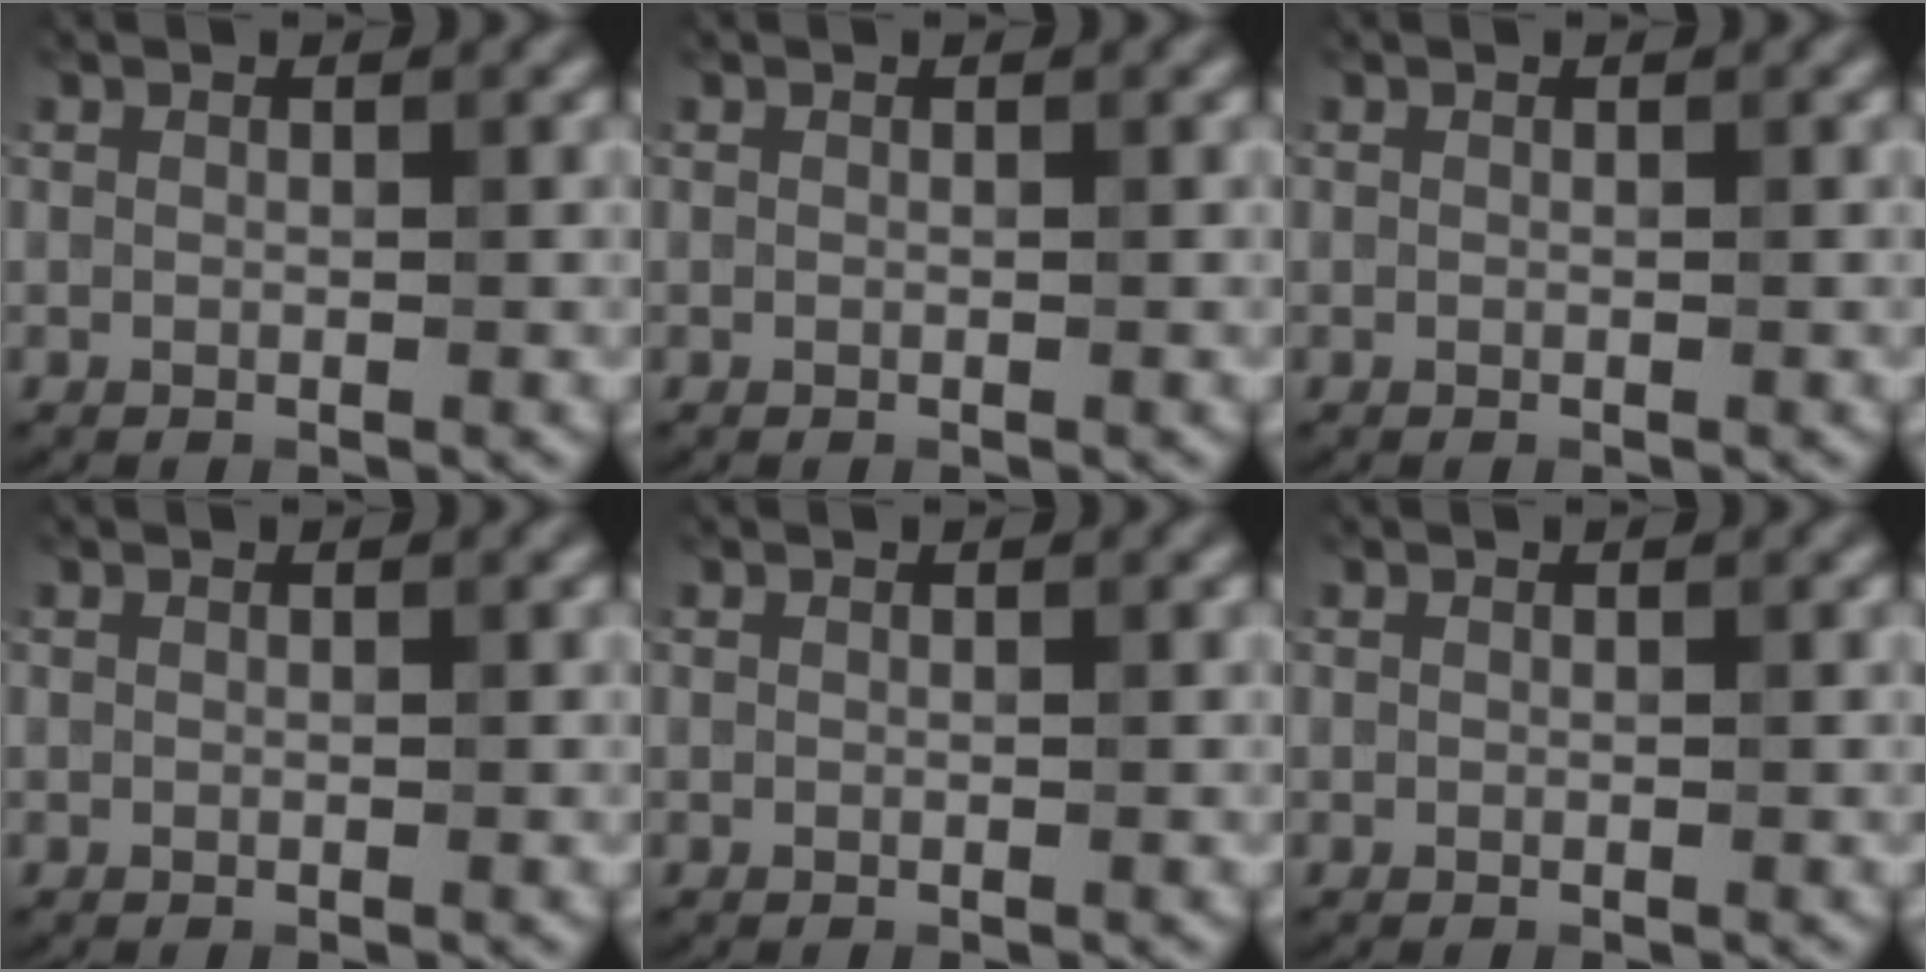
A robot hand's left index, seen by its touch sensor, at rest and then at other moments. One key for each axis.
{"total": 0.0}
{"total": 0.0}
{"total": 0.0}
{"total": 0.0}
{"total": 0.0}